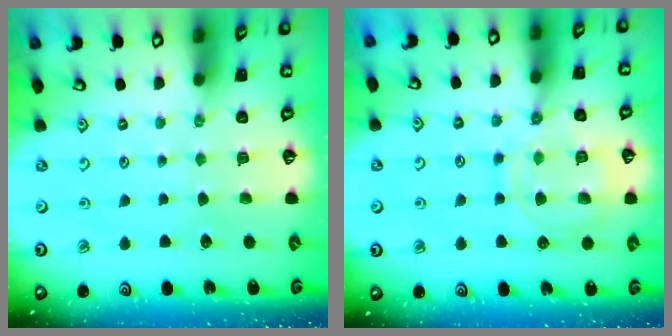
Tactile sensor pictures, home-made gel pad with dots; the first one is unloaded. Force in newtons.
{"total": 13.1, "press": 13.1, "slide": 1.1}